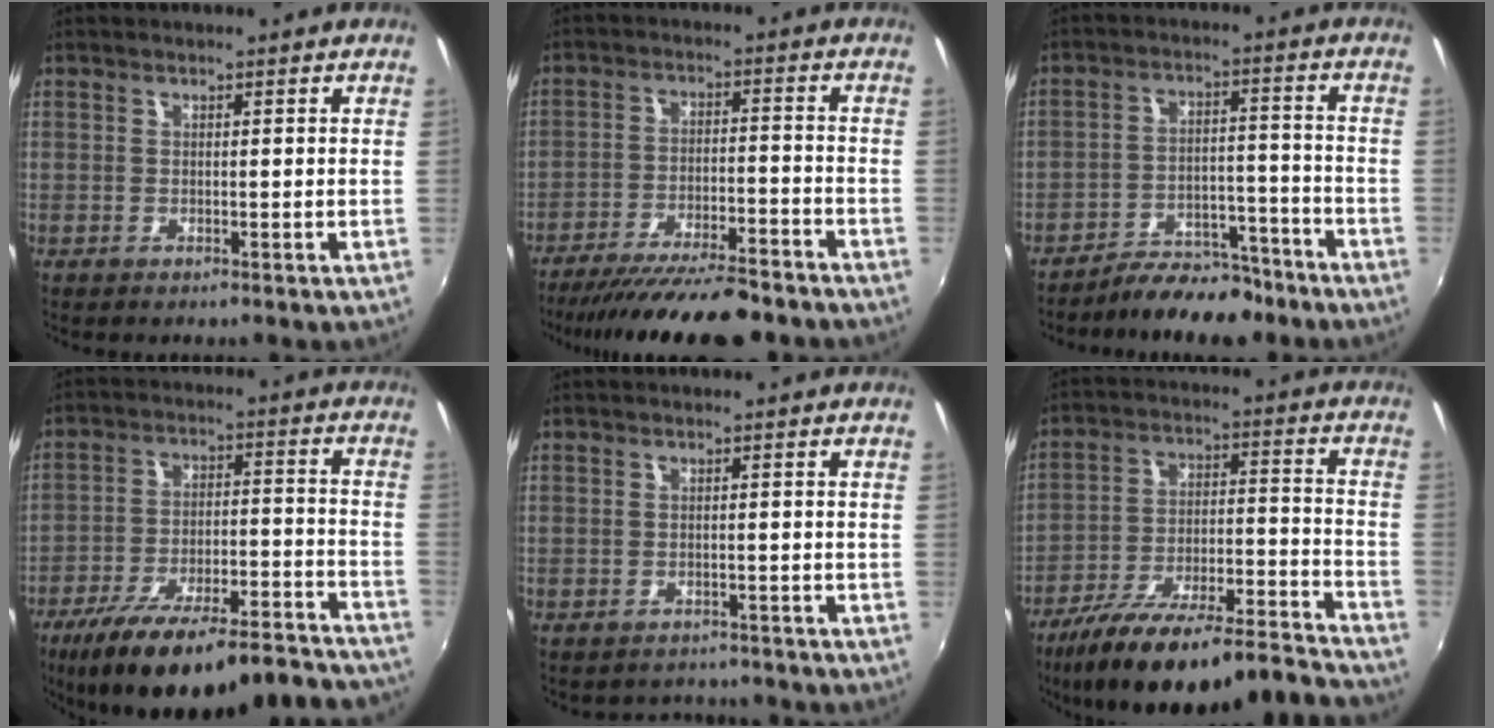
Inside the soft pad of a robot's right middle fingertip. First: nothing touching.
{"total": 17.2, "force": [-15.0, 2.7, 8.0], "torque": [-0.156, -0.028, -0.224]}
{"total": 10.7, "force": [-9.3, 3.7, 3.8], "torque": [-0.074, 0.015, -0.130]}
{"total": 28.2, "force": [-23.7, 6.9, 13.5], "torque": [-0.218, -0.027, -0.321]}
{"total": 4.1, "force": [-3.8, 1.5, 0.1], "torque": [-0.011, -0.003, -0.054]}
{"total": 25.9, "force": [-22.5, 4.2, 12.0], "torque": [-0.200, -0.034, -0.332]}